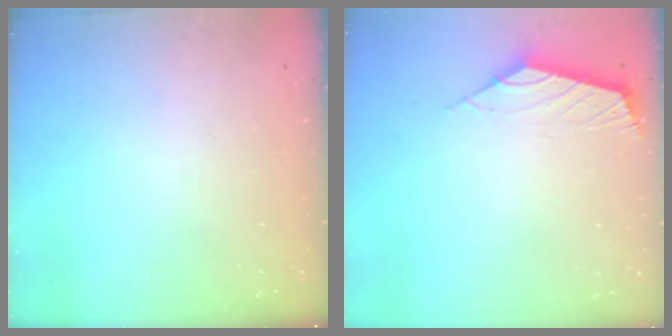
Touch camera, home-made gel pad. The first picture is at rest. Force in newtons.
{"total": 2.5, "press": 2.5, "slide": 0.6}